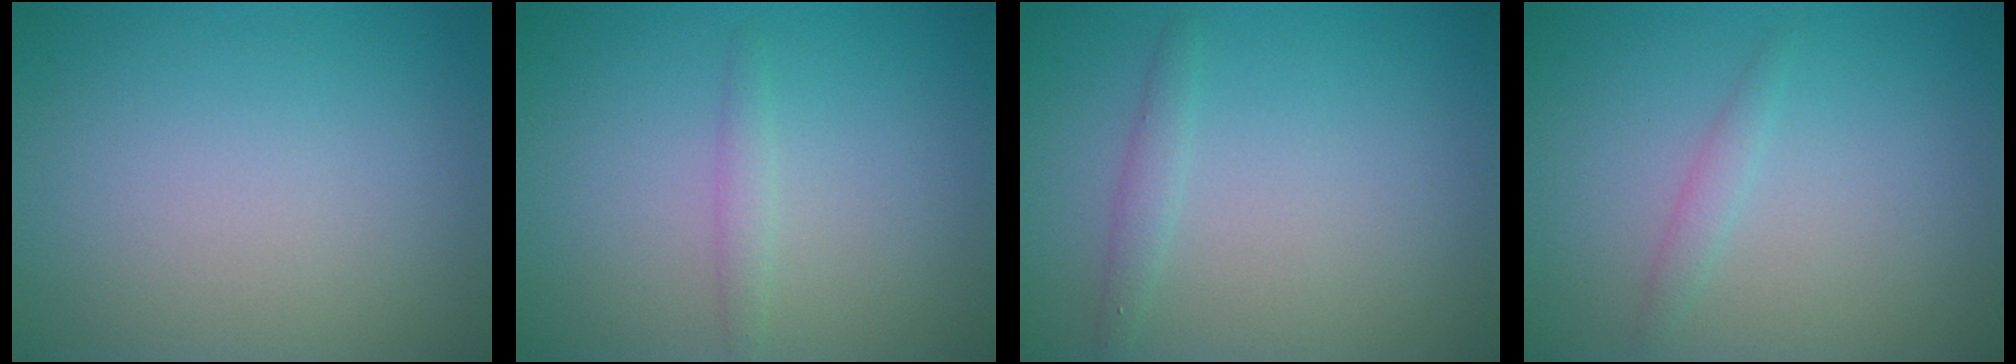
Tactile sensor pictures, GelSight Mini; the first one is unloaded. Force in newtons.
{"total": 1.1, "press": 1.1, "slide": 0.0}
{"total": 1.3, "press": 1.3, "slide": 0.0}
{"total": 1.1, "press": 1.1, "slide": 0.1}